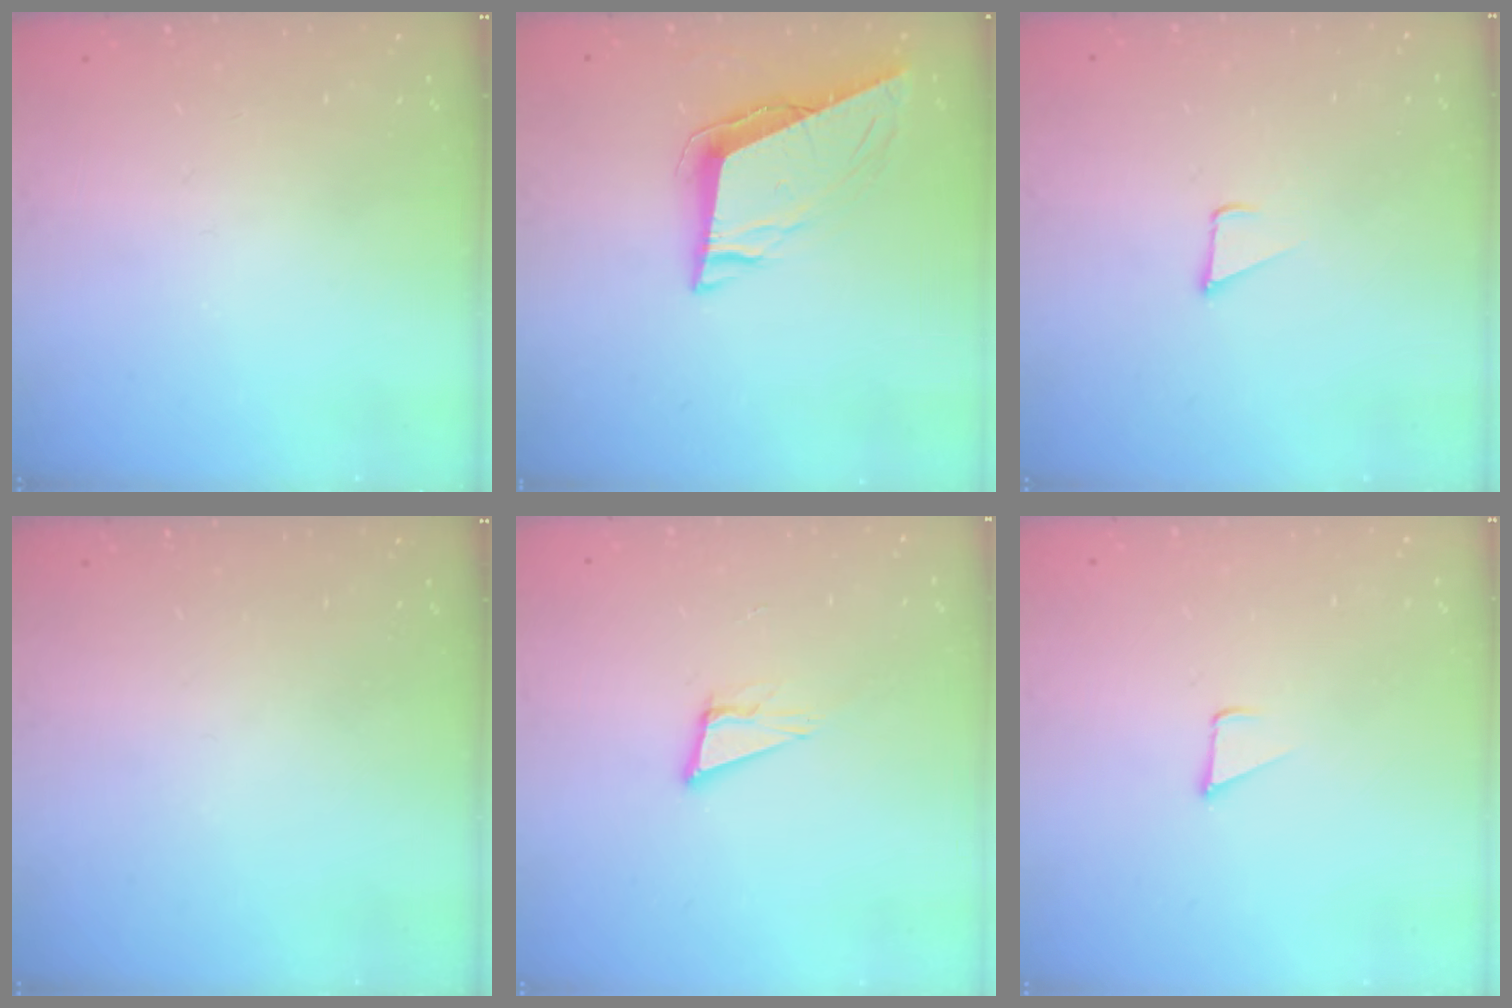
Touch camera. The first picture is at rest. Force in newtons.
{"total": 9.0, "press": 8.7, "slide": 2.5}
{"total": 2.4, "press": 2.4, "slide": 0.2}
{"total": 0.0}
{"total": 7.7, "press": 7.0, "slide": 3.2}
{"total": 1.7, "press": 1.7, "slide": 0.1}